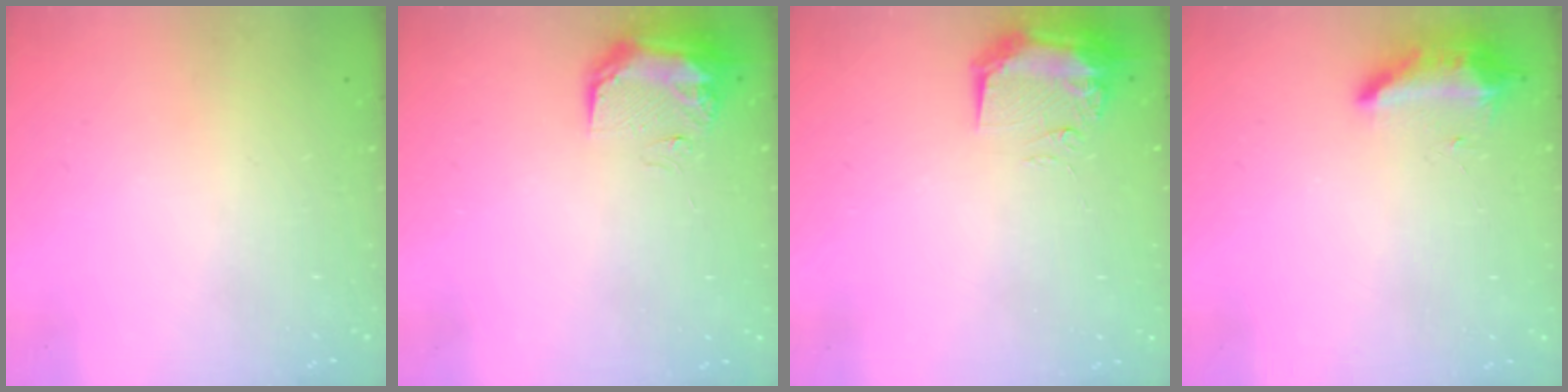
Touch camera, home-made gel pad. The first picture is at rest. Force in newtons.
{"total": 16.9, "press": 11.4, "slide": 12.5}
{"total": 10.4, "press": 9.9, "slide": 3.0}
{"total": 8.2, "press": 8.2, "slide": 0.7}